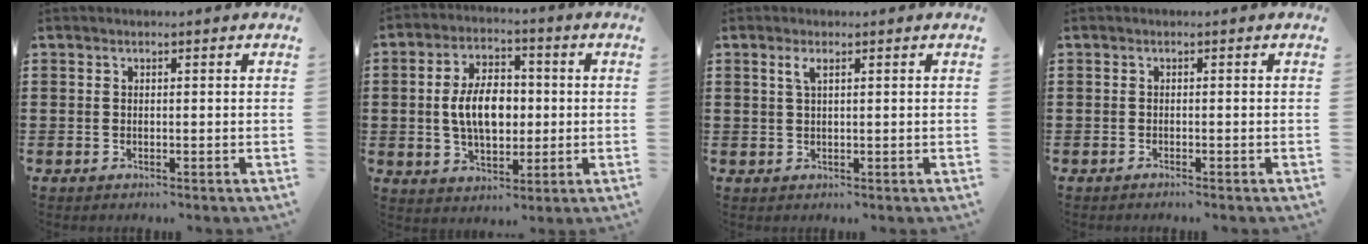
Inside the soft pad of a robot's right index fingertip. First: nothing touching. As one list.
[{"total": 8.5, "force": [0.1, 5.1, 6.8], "torque": [-0.130, 0.007, -0.005]}, {"total": 1.7, "force": [0.8, 0.4, 1.5], "torque": [-0.031, 0.004, 0.012]}, {"total": 0.6, "force": [-0.6, -0.1, 0.2], "torque": [-0.004, -0.001, -0.012]}]